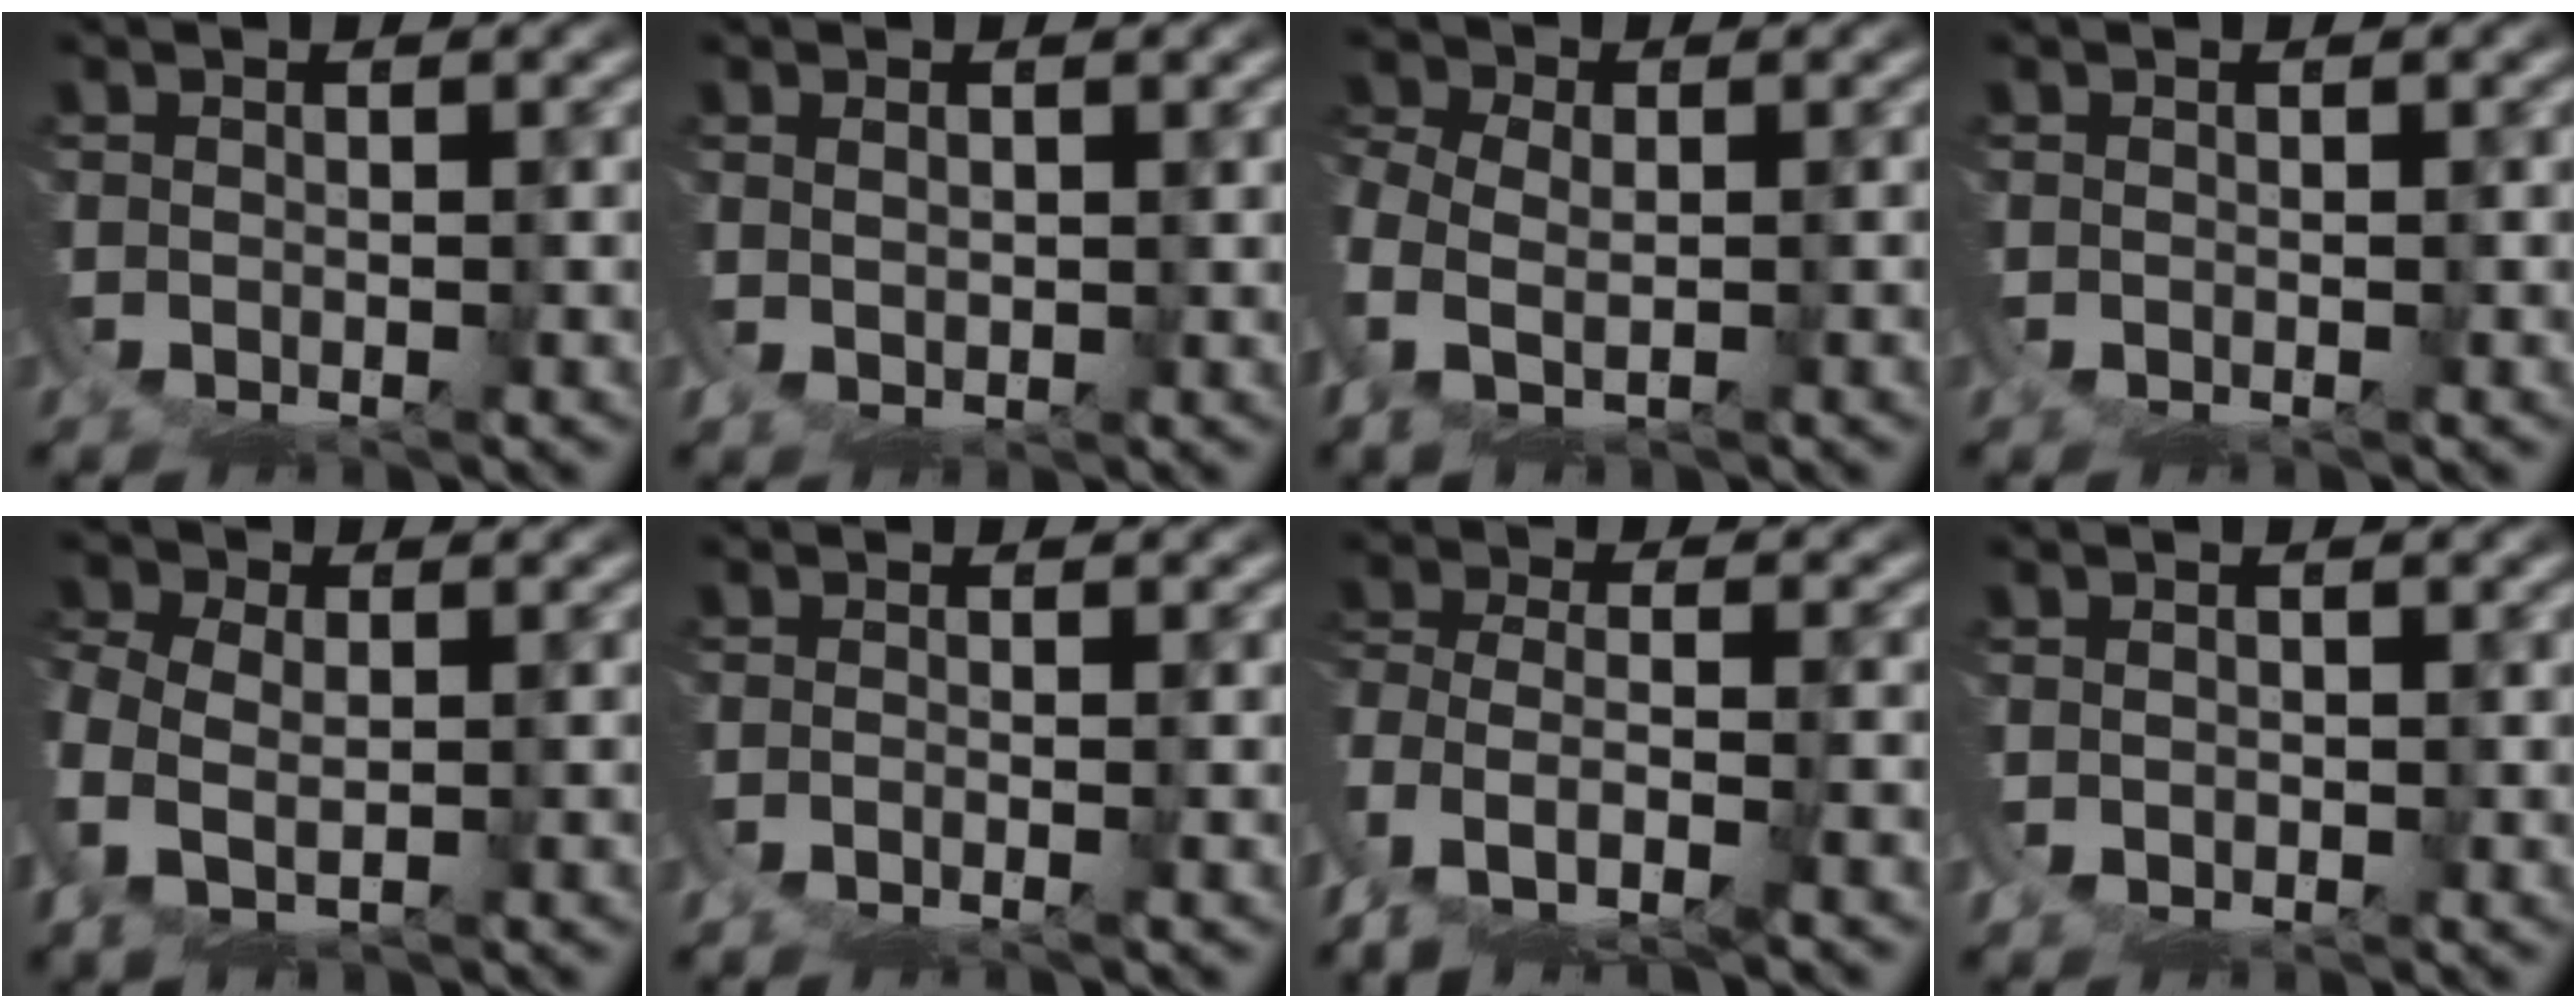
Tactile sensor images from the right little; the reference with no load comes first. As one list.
[{"total": 2.1, "force": [2.0, -0.1, 0.4], "torque": [-0.007, 0.000, 0.036]}, {"total": 3.2, "force": [0.3, 2.5, 2.0], "torque": [-0.076, -0.019, 0.012]}, {"total": 0.0}, {"total": 3.5, "force": [0.4, 2.8, 2.0], "torque": [-0.078, -0.019, 0.014]}, {"total": 1.6, "force": [-1.2, 0.3, 1.0], "torque": [-0.020, -0.010, -0.014]}, {"total": 4.7, "force": [-1.8, 2.8, 3.3], "torque": [-0.092, -0.033, -0.016]}, {"total": 0.8, "force": [0.8, -0.1, -0.2], "torque": [-0.001, -0.004, 0.015]}]